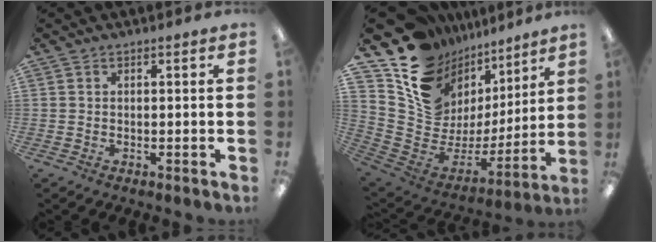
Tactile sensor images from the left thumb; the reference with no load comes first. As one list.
[{"total": 15.3, "force": [10.7, 10.0, 4.4], "torque": [-0.091, -0.099, 0.204]}]